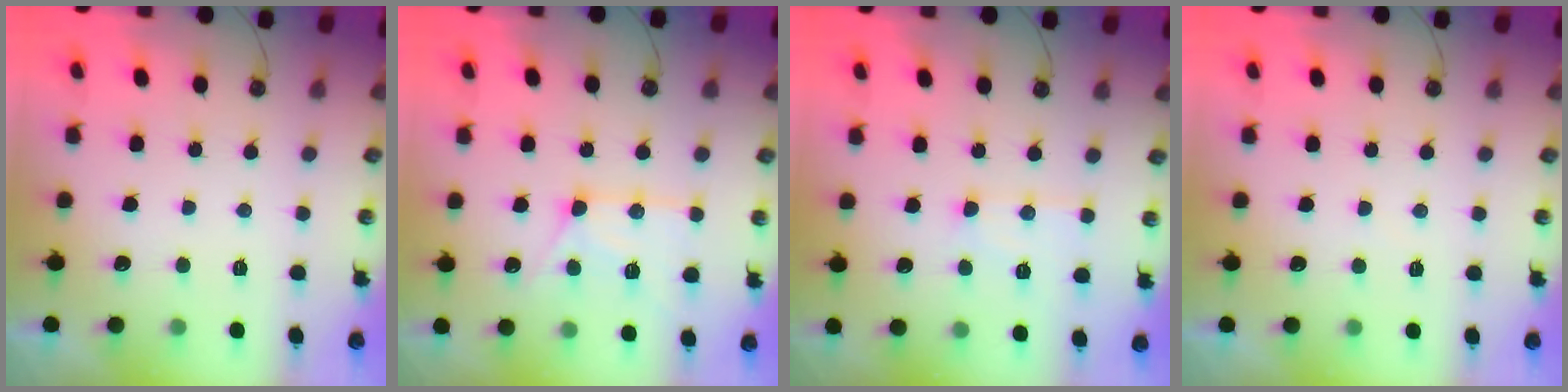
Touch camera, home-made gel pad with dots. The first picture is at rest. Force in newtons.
{"total": 14.9, "press": 14.8, "slide": 1.2}
{"total": 7.9, "press": 7.9, "slide": 0.7}
{"total": 3.6, "press": 3.6, "slide": 0.4}